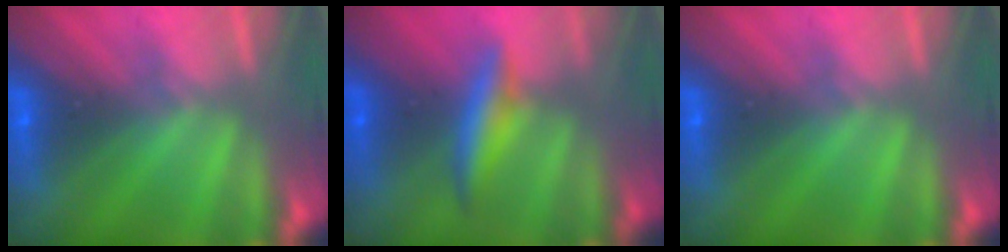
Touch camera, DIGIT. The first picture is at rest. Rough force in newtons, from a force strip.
{"total": 2.1}
{"total": 0.0}